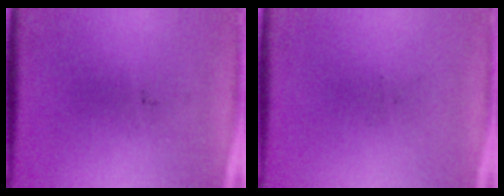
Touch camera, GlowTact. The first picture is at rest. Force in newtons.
{"total": 0.0}